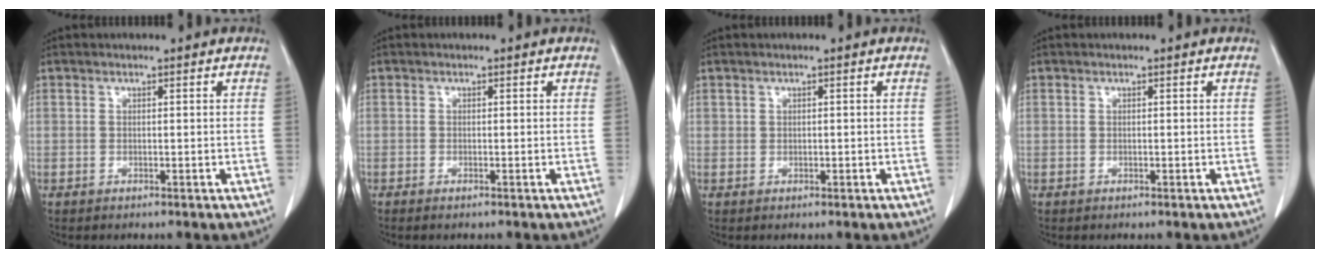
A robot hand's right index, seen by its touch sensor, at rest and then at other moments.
{"total": 0.7, "force": [-0.5, 0.1, 0.5], "torque": [-0.011, -0.001, -0.008]}
{"total": 0.5, "force": [0.1, 0.5, 0.2], "torque": [-0.003, 0.003, 0.002]}
{"total": 0.0}